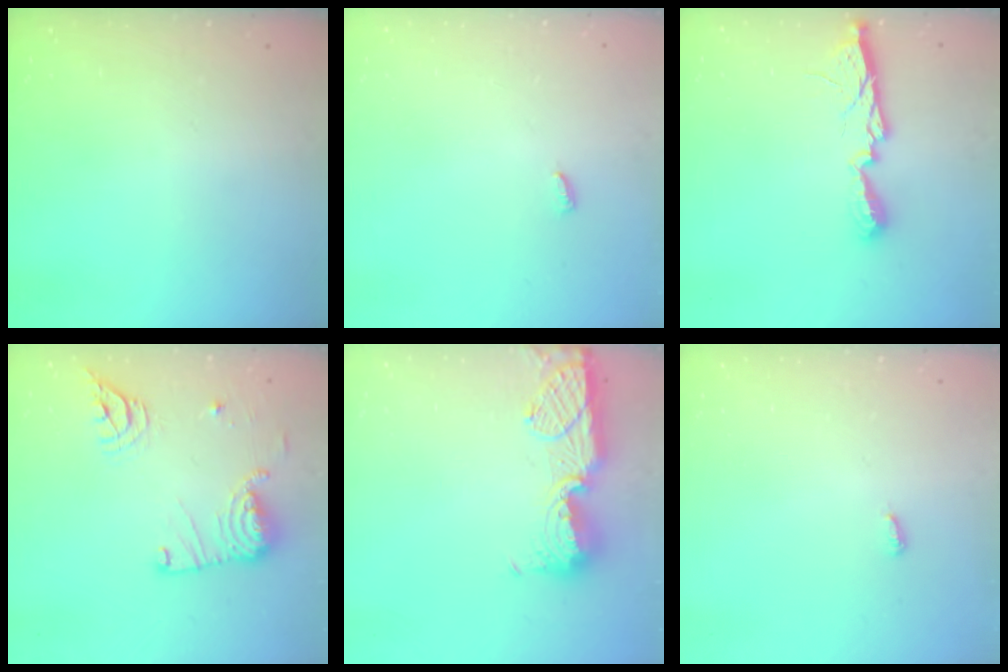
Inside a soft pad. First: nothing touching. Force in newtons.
{"total": 3.5, "press": 3.4, "slide": 0.6}
{"total": 9.9, "press": 9.9, "slide": 0.3}
{"total": 15.8, "press": 15.0, "slide": 4.9}
{"total": 13.9, "press": 13.8, "slide": 1.2}
{"total": 2.9, "press": 2.9, "slide": 0.3}